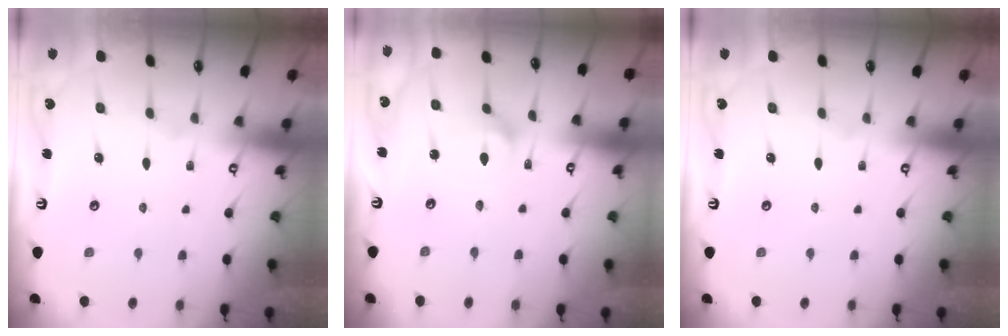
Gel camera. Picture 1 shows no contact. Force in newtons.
{"total": 2.3, "press": 2.3, "slide": 0.3}
{"total": 0.0}